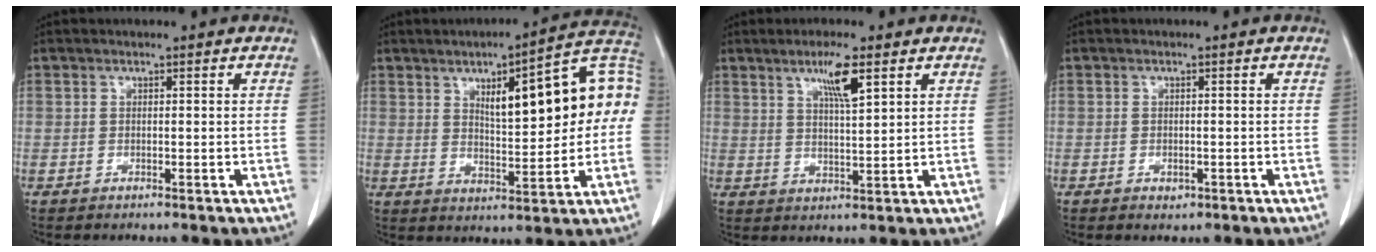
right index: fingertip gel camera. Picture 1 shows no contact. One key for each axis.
{"total": 16.9, "fx": 3.1, "fy": 4.4, "fz": 16.0, "tx": -0.222, "ty": 0.036, "tz": 0.044}
{"total": 5.7, "fx": 3.1, "fy": 0.3, "fz": 4.8, "tx": -0.084, "ty": -0.004, "tz": 0.055}
{"total": 1.2, "fx": -0.6, "fy": 0.8, "fz": 0.7, "tx": -0.011, "ty": 0.000, "tz": -0.003}